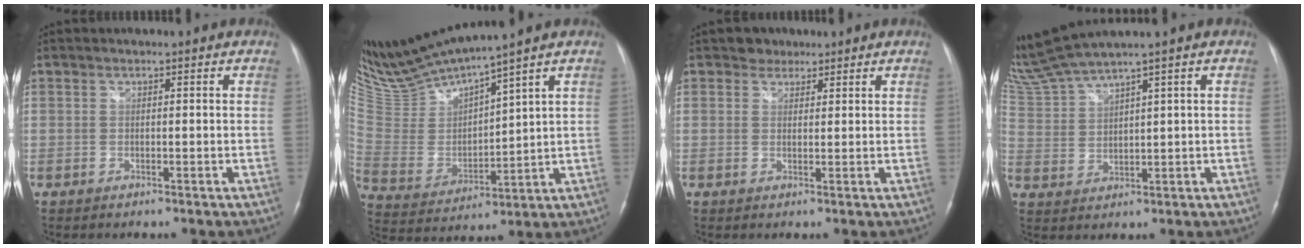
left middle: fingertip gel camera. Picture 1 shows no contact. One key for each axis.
{"total": 13.6, "fx": 12.5, "fy": -0.7, "fz": 5.2, "tx": -0.121, "ty": -0.010, "tz": 0.258}
{"total": 2.5, "fx": 1.8, "fy": 1.7, "fz": 0.2, "tx": -0.005, "ty": 0.006, "tz": 0.026}
{"total": 11.8, "fx": 10.6, "fy": -1.5, "fz": 4.9, "tx": -0.117, "ty": -0.006, "tz": 0.222}